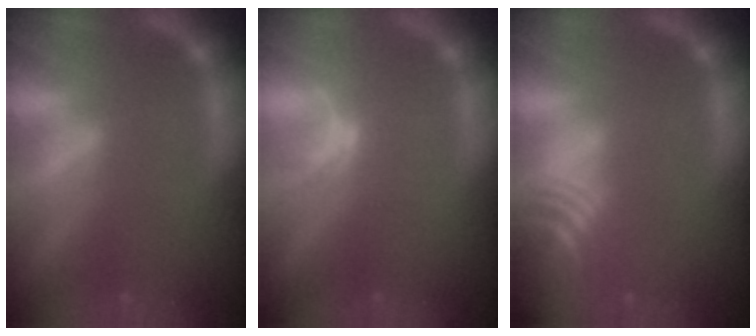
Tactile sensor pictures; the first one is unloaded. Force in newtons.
{"total": 1.0}
{"total": 8.6}